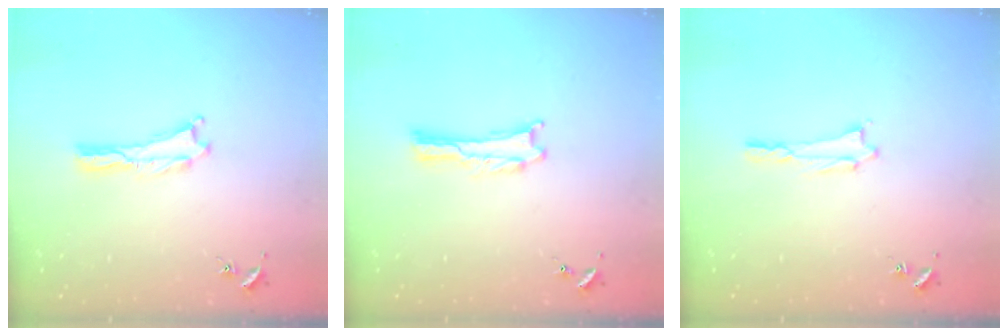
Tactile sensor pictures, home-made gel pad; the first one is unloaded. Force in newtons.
{"total": 0.0}
{"total": 0.7, "press": 0.7, "slide": 0.1}